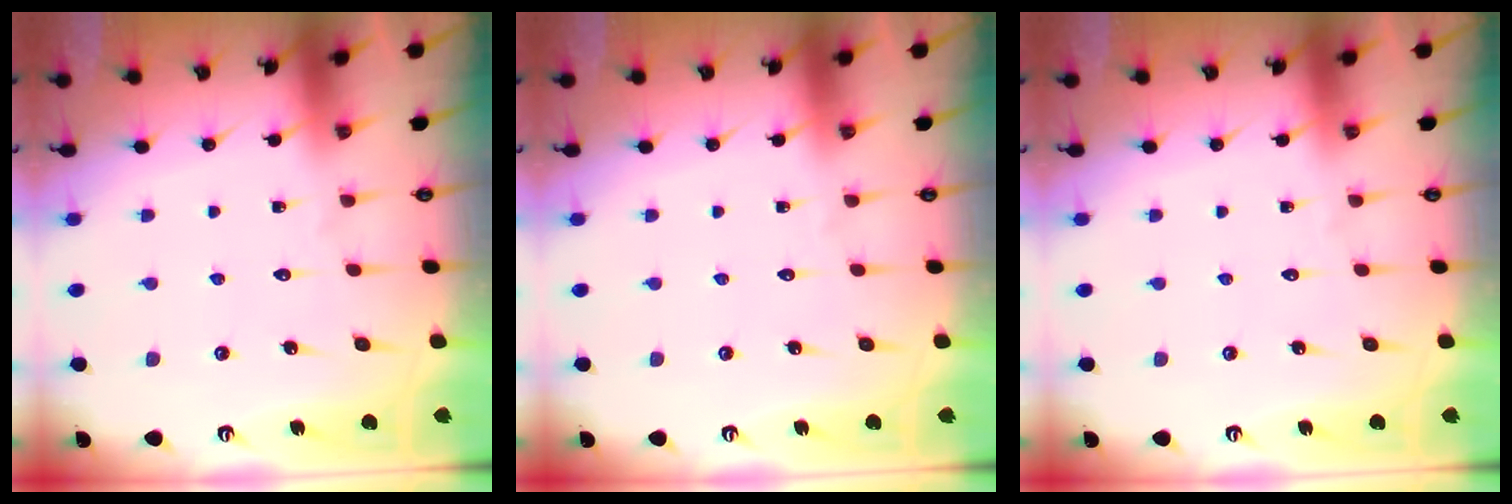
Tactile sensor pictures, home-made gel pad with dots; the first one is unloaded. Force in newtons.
{"total": 0.0}
{"total": 0.0}